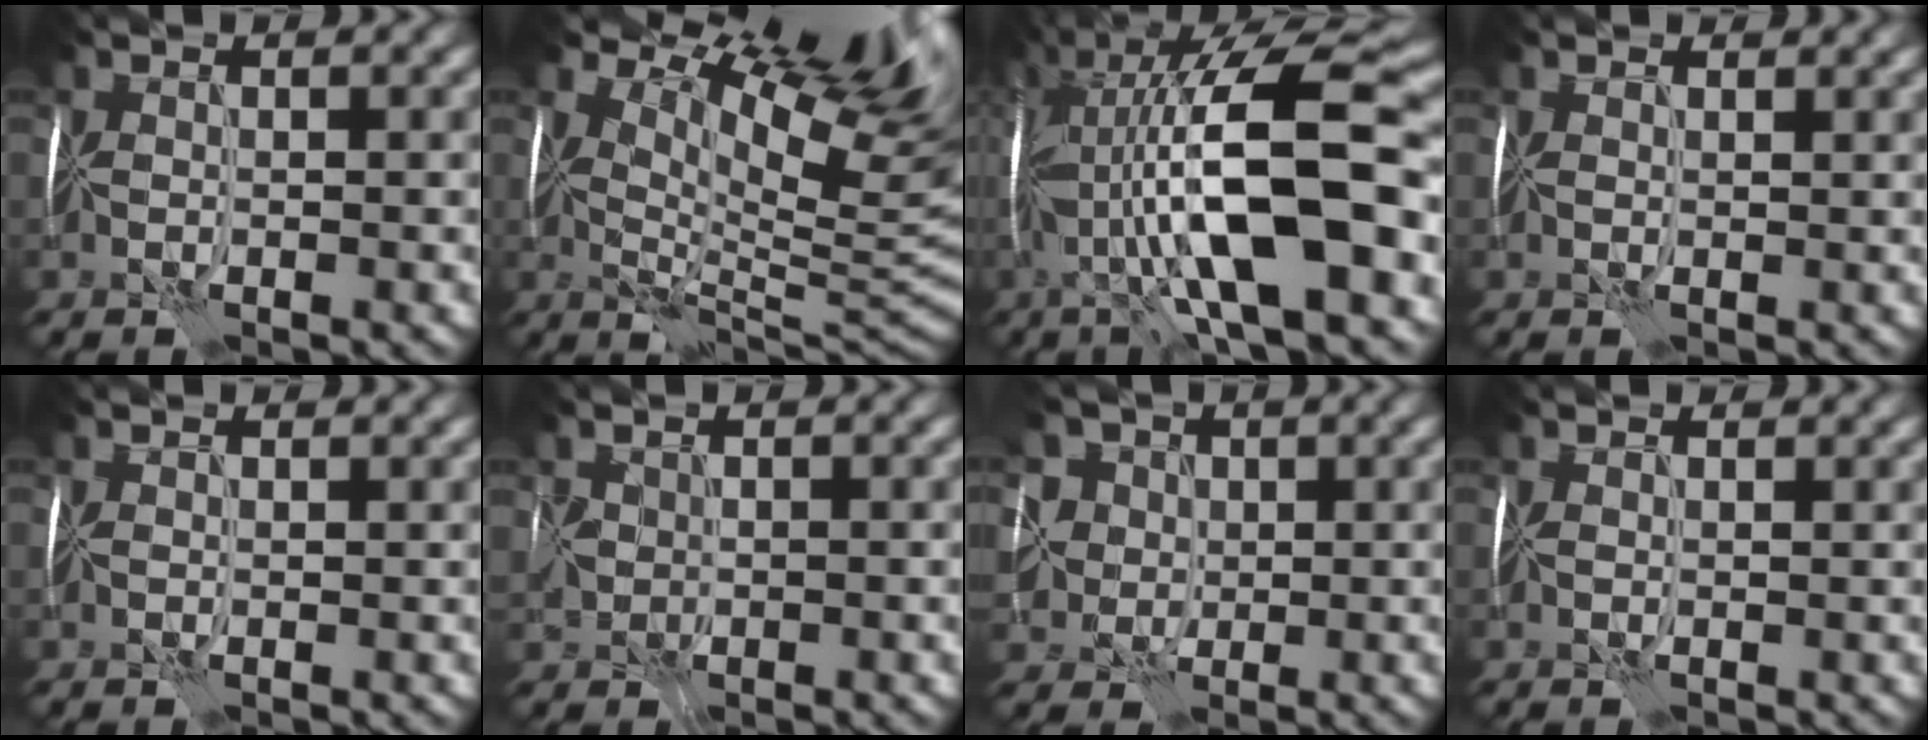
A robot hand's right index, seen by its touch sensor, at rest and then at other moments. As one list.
[{"total": 14.9, "force": [9.1, 6.0, 10.2], "torque": [-0.149, 0.034, 0.151]}, {"total": 14.0, "force": [-1.6, 4.3, 13.2], "torque": [-0.259, 0.048, -0.020]}, {"total": 1.8, "force": [1.6, 0.7, 0.4], "torque": [0.001, 0.016, 0.009]}, {"total": 0.7, "force": [0.6, 0.1, -0.4], "torque": [0.009, 0.008, 0.005]}, {"total": 1.3, "force": [-0.5, 1.1, -0.5], "torque": [-0.005, 0.005, 0.004]}, {"total": 5.6, "force": [1.7, 5.1, 1.3], "torque": [-0.023, 0.034, 0.008]}, {"total": 1.1, "force": [1.0, 0.4, 0.1], "torque": [0.006, 0.010, 0.006]}]